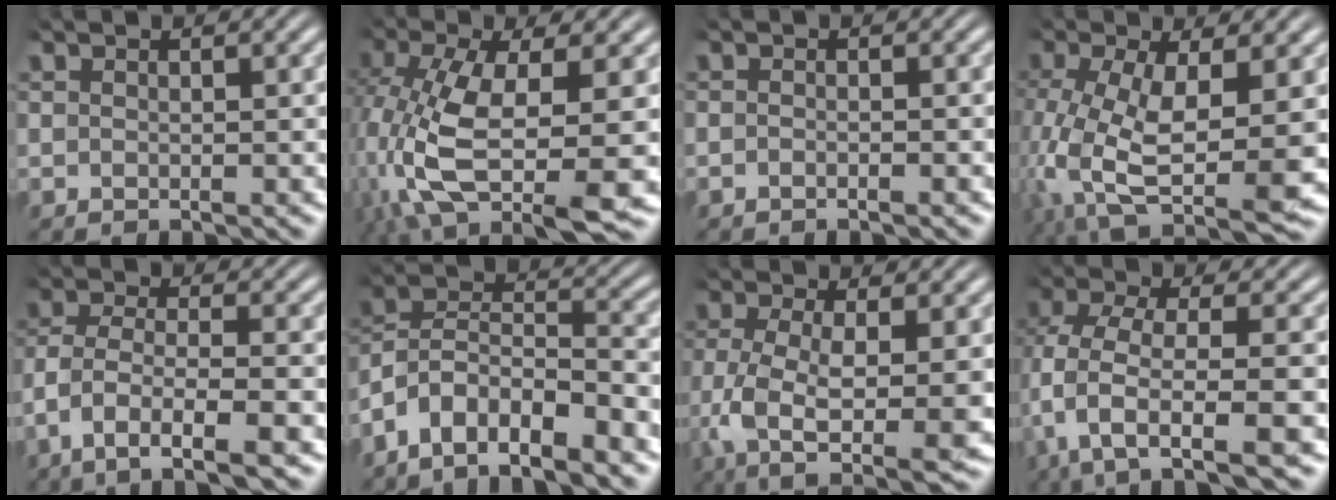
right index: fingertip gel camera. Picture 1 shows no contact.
{"total": 10.1, "force": [-4.2, 5.0, 7.7], "torque": [-0.194, -0.059, -0.038]}
{"total": 0.8, "force": [-0.7, 0.1, 0.2], "torque": [-0.006, 0.000, -0.016]}
{"total": 9.9, "force": [-2.6, 5.7, 7.7], "torque": [-0.178, -0.058, -0.014]}
{"total": 6.8, "force": [-3.3, 3.2, 5.0], "torque": [-0.109, -0.038, -0.037]}
{"total": 10.7, "force": [-3.9, 8.9, 4.4], "torque": [-0.141, -0.039, -0.076]}
{"total": 9.1, "force": [-3.0, 4.6, 7.3], "torque": [-0.164, -0.051, -0.028]}
{"total": 8.8, "force": [-3.6, 4.8, 6.4], "torque": [-0.165, -0.046, -0.041]}